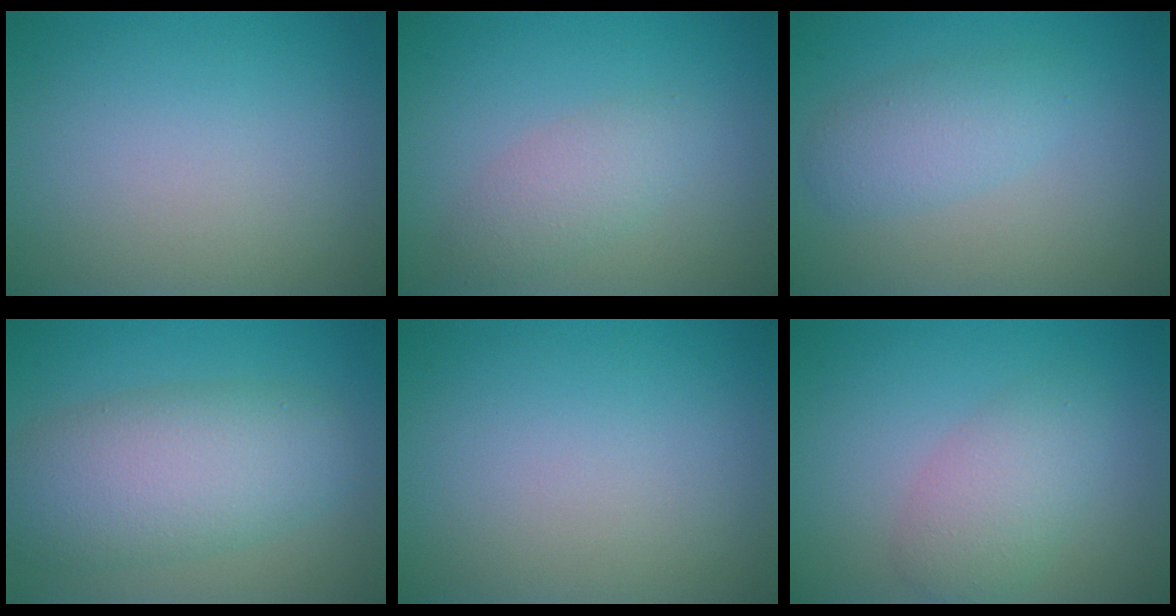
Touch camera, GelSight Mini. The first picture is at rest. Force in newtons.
{"total": 2.4, "press": 2.4, "slide": 0.2}
{"total": 2.8, "press": 2.8, "slide": 0.1}
{"total": 7.6, "press": 7.6, "slide": 0.2}
{"total": 0.0}
{"total": 4.6, "press": 4.6, "slide": 0.1}